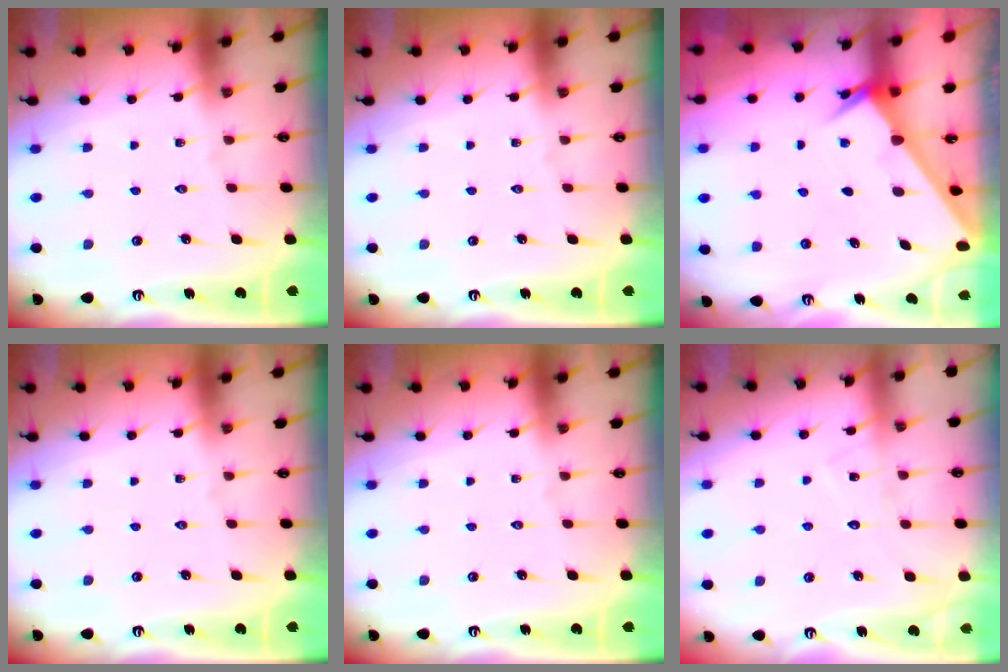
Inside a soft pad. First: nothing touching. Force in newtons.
{"total": 0.0}
{"total": 2.0, "press": 2.0, "slide": 0.1}
{"total": 0.0}
{"total": 0.0}
{"total": 8.3, "press": 8.3, "slide": 0.4}